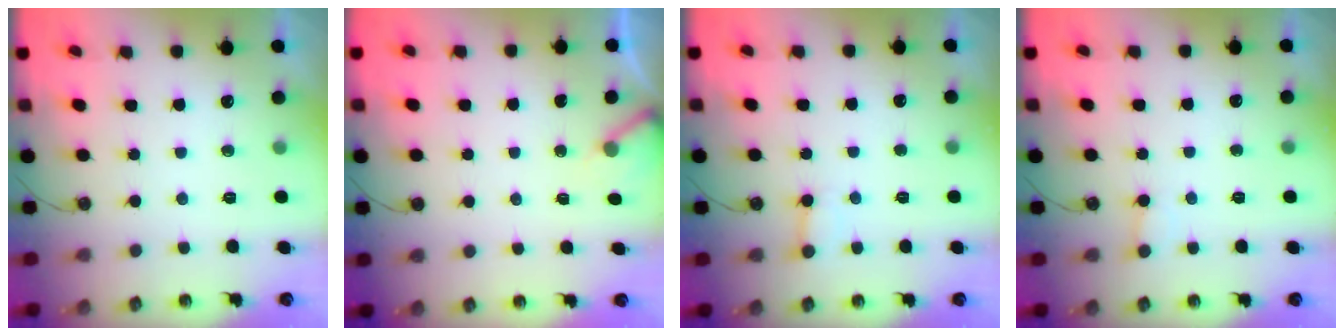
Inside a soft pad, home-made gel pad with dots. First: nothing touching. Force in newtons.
{"total": 2.7, "press": 2.7, "slide": 0.2}
{"total": 3.8, "press": 3.8, "slide": 0.3}
{"total": 5.2, "press": 5.2, "slide": 0.7}